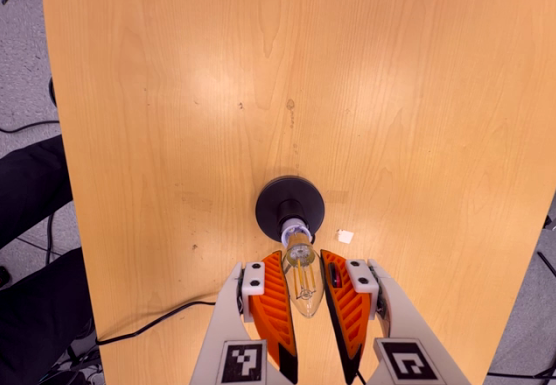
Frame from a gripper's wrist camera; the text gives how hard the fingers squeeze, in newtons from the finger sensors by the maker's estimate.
{"total": 12.5, "left": 14.0, "right": 11.0}